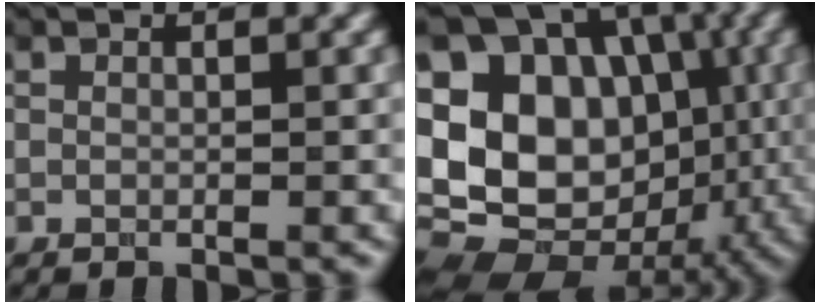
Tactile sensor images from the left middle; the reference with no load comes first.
{"total": 15.7, "force": [0.0, 12.3, 9.7], "torque": [-0.168, 0.018, -0.003]}